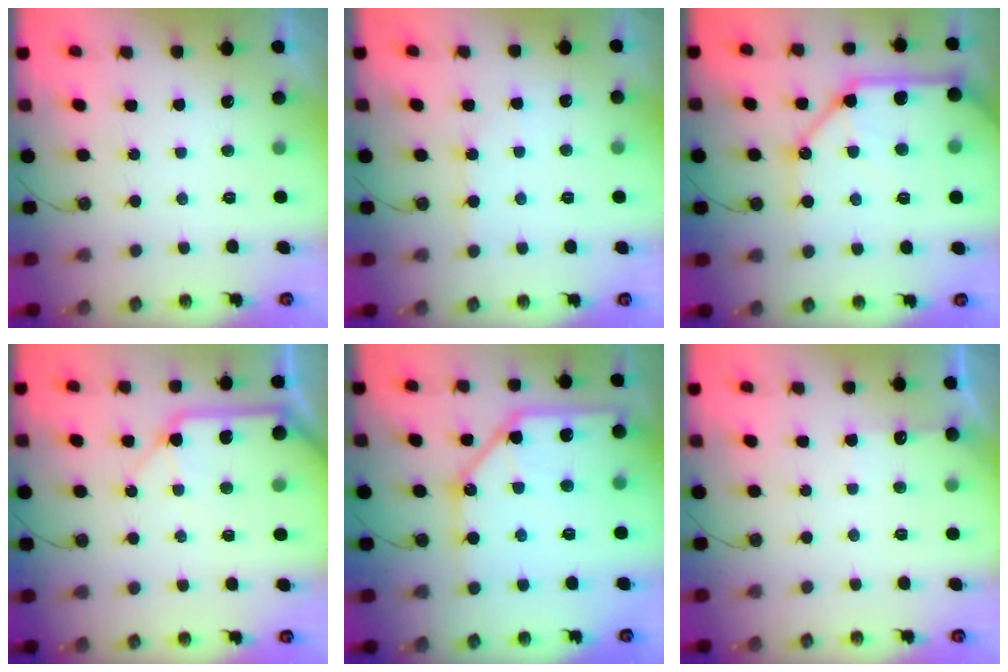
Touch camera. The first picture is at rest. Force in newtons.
{"total": 3.0, "press": 3.0, "slide": 0.4}
{"total": 21.5, "press": 21.3, "slide": 2.8}
{"total": 12.0, "press": 11.9, "slide": 1.6}
{"total": 17.3, "press": 17.1, "slide": 2.2}
{"total": 5.9, "press": 5.9, "slide": 0.8}